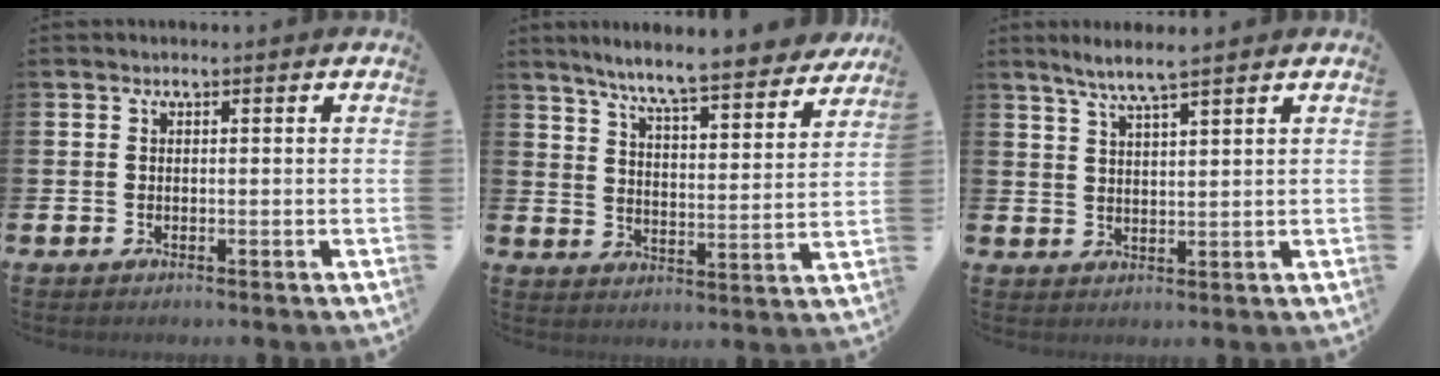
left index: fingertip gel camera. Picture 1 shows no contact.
{"total": 8.0, "force": [7.5, 0.1, 2.8], "torque": [-0.076, -0.056, 0.128]}
{"total": 4.7, "force": [4.2, -0.2, 2.2], "torque": [-0.058, -0.008, 0.073]}